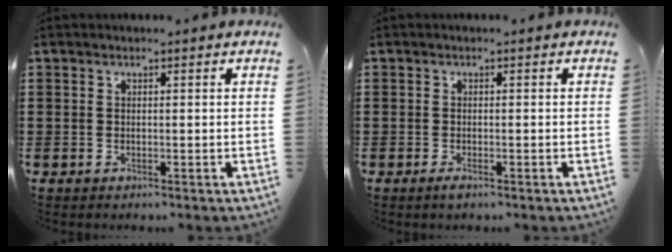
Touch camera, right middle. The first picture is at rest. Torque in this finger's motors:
{"motor_torque": [1.31, 0.65, 0.09, 0.06]}